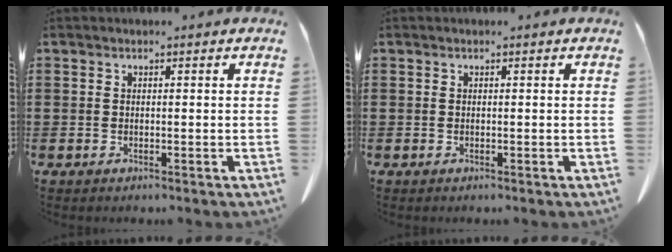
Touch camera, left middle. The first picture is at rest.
{"total": 0.0}